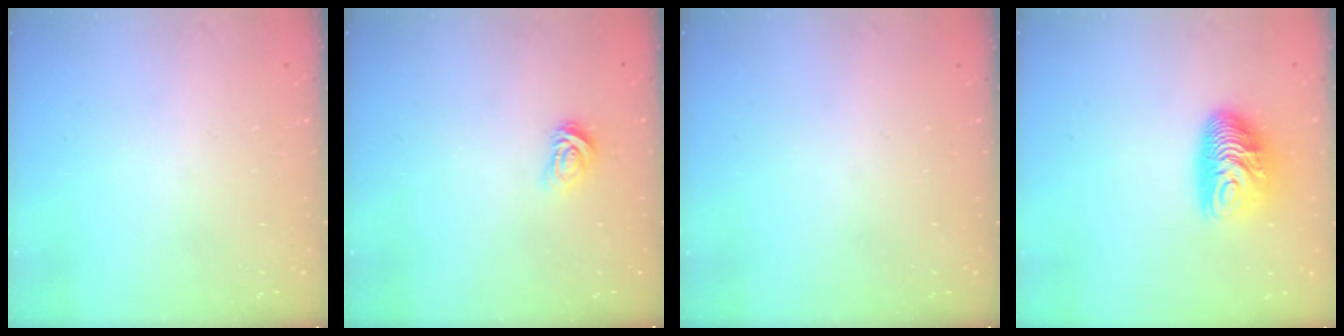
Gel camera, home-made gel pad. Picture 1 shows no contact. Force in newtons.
{"total": 2.9, "press": 2.8, "slide": 0.4}
{"total": 0.0}
{"total": 10.6, "press": 10.5, "slide": 0.9}